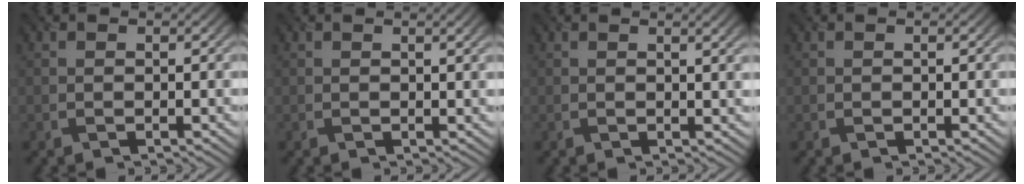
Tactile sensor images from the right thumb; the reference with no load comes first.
{"total": 1.6, "force": [0.9, 0.0, 1.3], "torque": [-0.016, 0.001, 0.014]}
{"total": 2.4, "force": [1.2, 0.3, 2.0], "torque": [-0.025, 0.002, 0.017]}
{"total": 0.0}